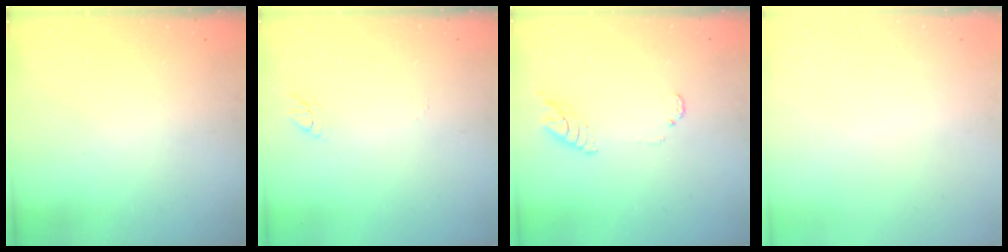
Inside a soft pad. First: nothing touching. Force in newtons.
{"total": 3.2, "press": 3.2, "slide": 0.3}
{"total": 6.9, "press": 6.8, "slide": 0.7}
{"total": 0.0}